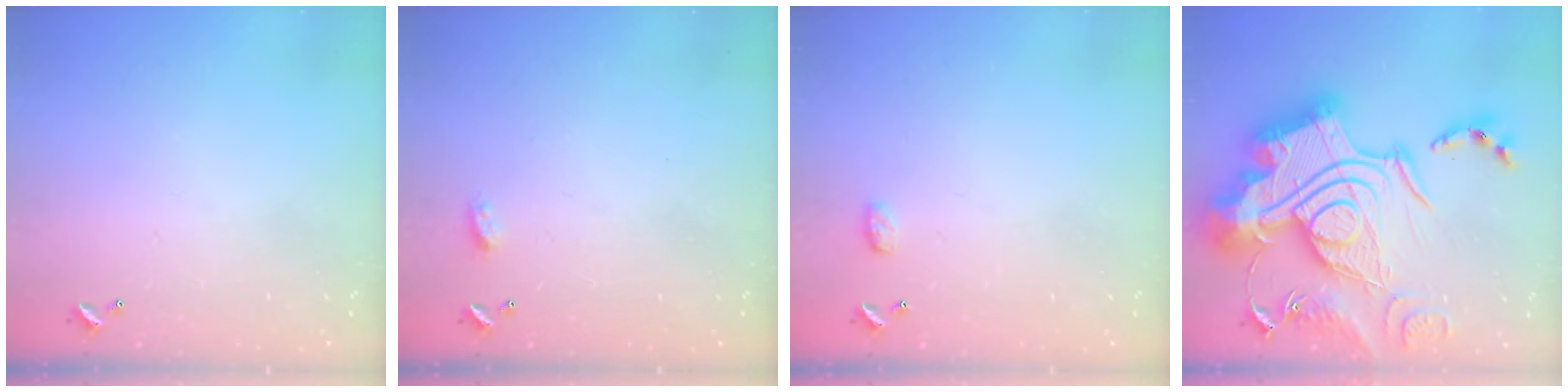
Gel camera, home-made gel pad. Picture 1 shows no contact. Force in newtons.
{"total": 3.1, "press": 3.0, "slide": 0.4}
{"total": 3.4, "press": 3.4, "slide": 0.5}
{"total": 0.7, "press": 0.7, "slide": 0.1}